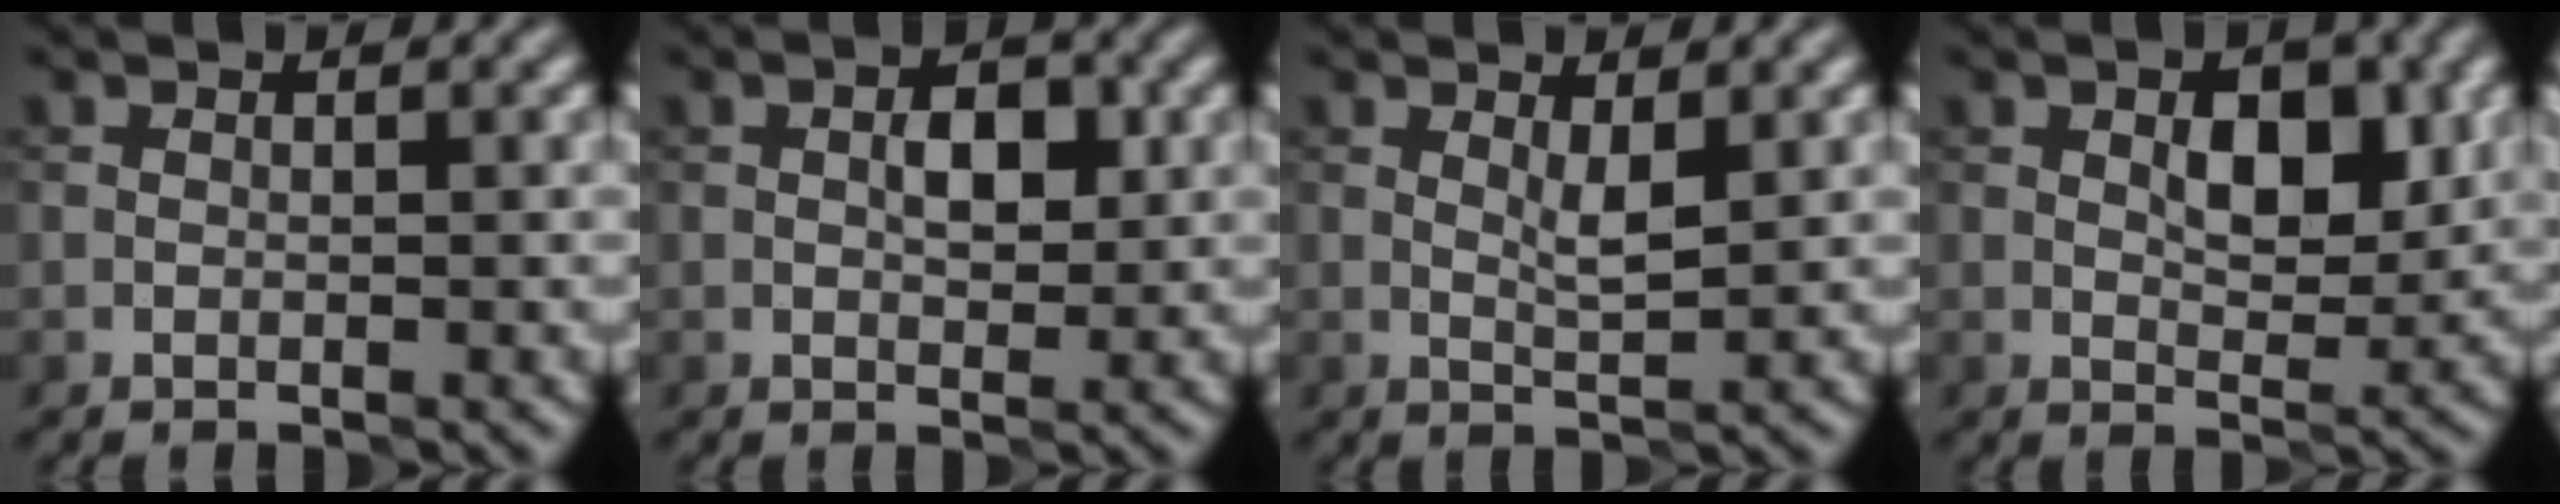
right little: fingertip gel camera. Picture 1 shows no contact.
{"total": 2.6, "force": [0.4, 1.2, 2.2], "torque": [-0.031, 0.005, 0.006]}
{"total": 2.1, "force": [0.8, 0.4, 1.8], "torque": [-0.036, 0.002, 0.018]}
{"total": 4.5, "force": [1.1, 2.4, 3.7], "torque": [-0.051, 0.000, 0.021]}